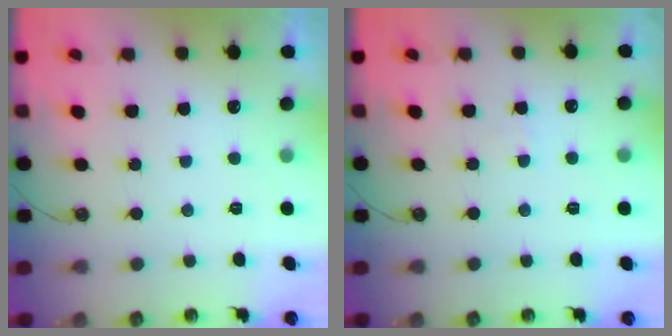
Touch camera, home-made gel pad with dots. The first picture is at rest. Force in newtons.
{"total": 2.7, "press": 2.6, "slide": 0.4}